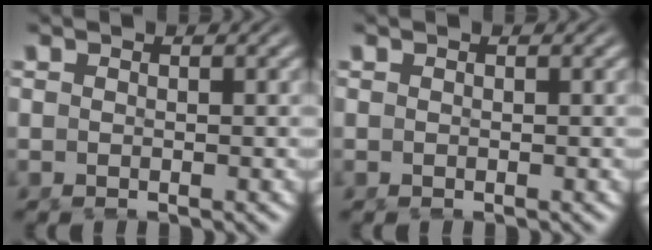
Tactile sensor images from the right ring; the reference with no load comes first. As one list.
[{"total": 0.0}]